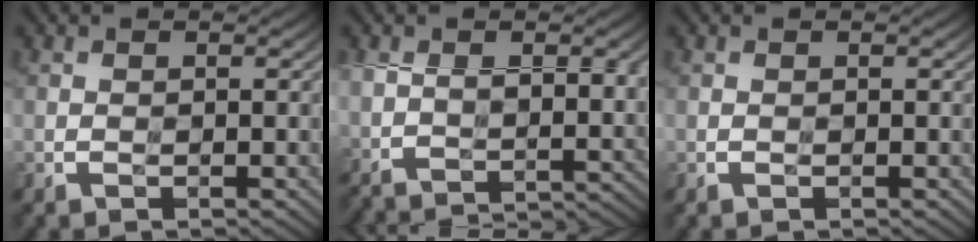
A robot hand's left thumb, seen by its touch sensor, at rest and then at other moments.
{"total": 11.6, "force": [2.9, 6.9, 8.9], "torque": [-0.177, -0.031, 0.061]}
{"total": 0.0}